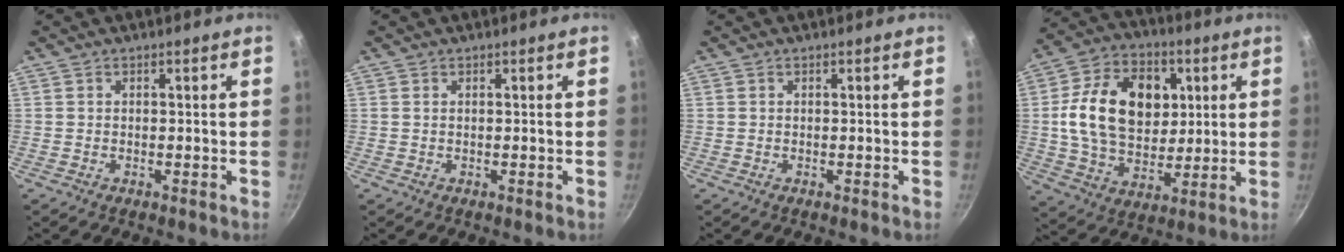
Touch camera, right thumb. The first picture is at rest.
{"total": 0.0}
{"total": 0.0}
{"total": 20.0, "force": [3.7, 14.3, 13.5], "torque": [-0.208, 0.003, 0.060]}